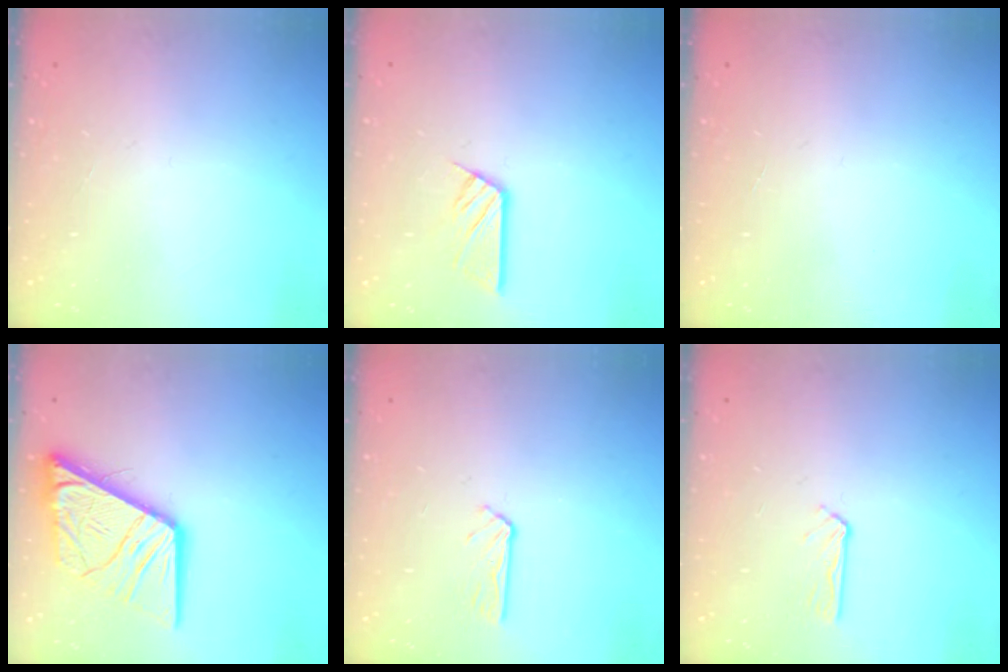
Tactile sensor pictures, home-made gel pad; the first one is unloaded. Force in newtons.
{"total": 6.3, "press": 6.3, "slide": 0.1}
{"total": 0.0}
{"total": 17.7, "press": 17.6, "slide": 2.1}
{"total": 3.9, "press": 3.9, "slide": 0.5}
{"total": 2.7, "press": 2.7, "slide": 0.2}